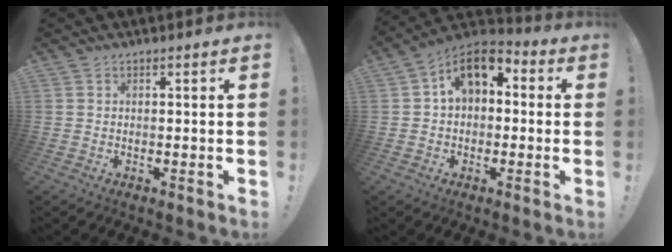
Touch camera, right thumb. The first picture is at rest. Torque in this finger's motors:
{"motor_torque": [0.26, 0.26, 0.05, 0.01, 0.05]}